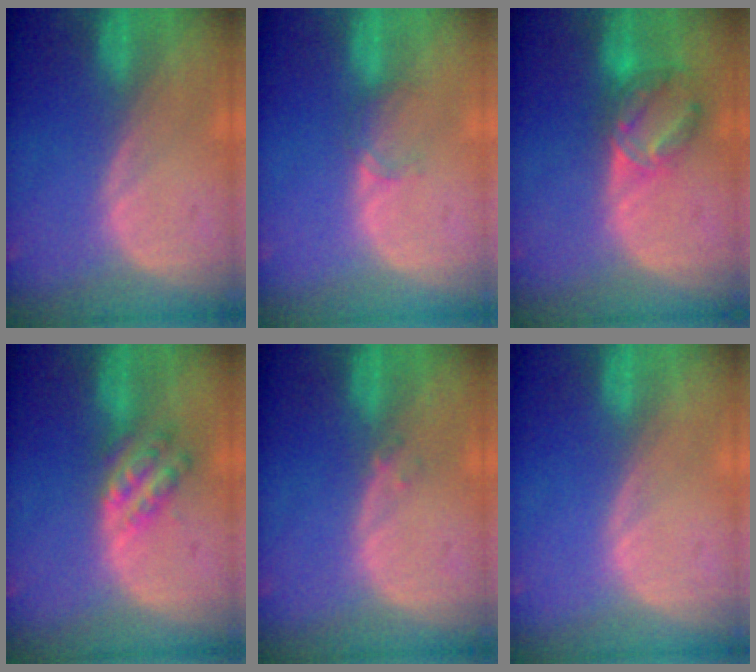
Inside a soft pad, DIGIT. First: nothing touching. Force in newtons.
{"total": 1.5, "press": 1.5, "slide": 0.2}
{"total": 7.3, "press": 6.2, "slide": 3.7}
{"total": 5.5, "press": 5.0, "slide": 2.4}
{"total": 0.9, "press": 0.9, "slide": 0.2}
{"total": 0.0}